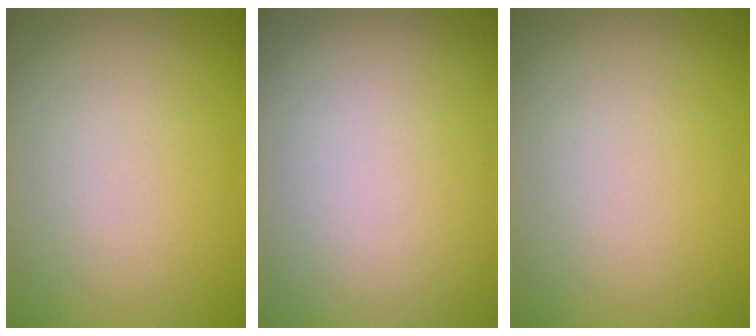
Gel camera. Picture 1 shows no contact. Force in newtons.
{"total": 0.0}
{"total": 0.0}